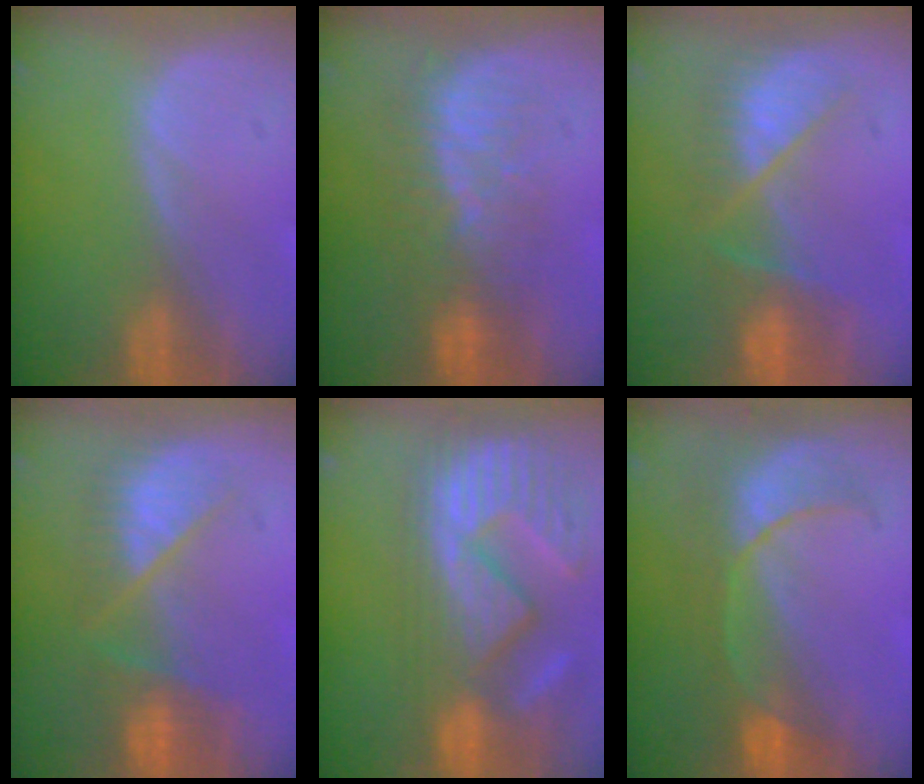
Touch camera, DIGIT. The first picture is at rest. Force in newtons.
{"total": 8.4, "press": 7.5, "slide": 3.8}
{"total": 7.1, "press": 7.0, "slide": 1.3}
{"total": 7.9, "press": 7.2, "slide": 3.1}
{"total": 13.7, "press": 12.2, "slide": 6.2}
{"total": 8.0, "press": 7.5, "slide": 2.7}